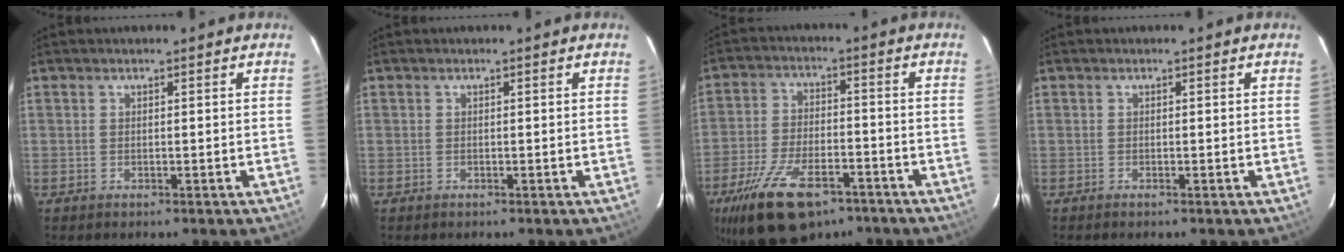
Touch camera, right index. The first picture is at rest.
{"total": 0.0}
{"total": 17.8, "force": [-11.5, 8.2, 10.8], "torque": [-0.233, -0.028, -0.194]}
{"total": 0.0}